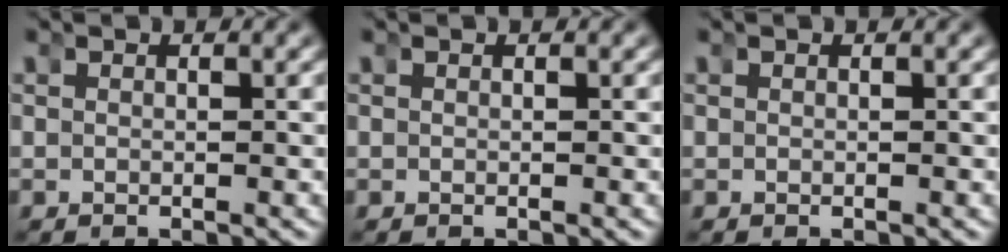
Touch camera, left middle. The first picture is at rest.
{"total": 0.0}
{"total": 0.0}